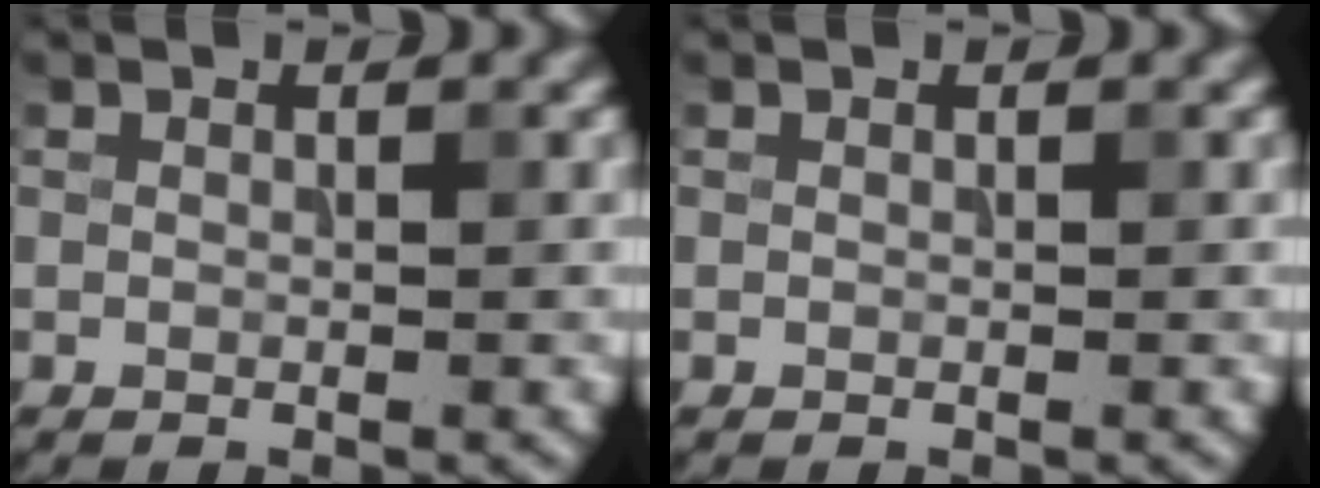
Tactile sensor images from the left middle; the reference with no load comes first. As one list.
[{"total": 0.0}]